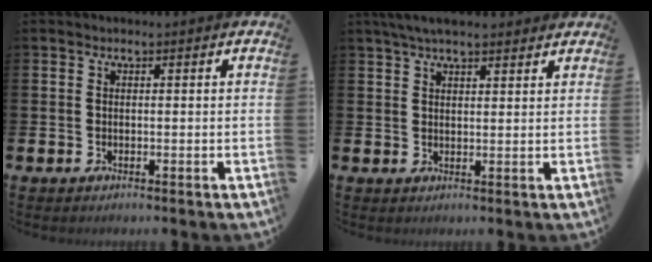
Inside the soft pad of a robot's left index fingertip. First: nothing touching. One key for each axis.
{"total": 4.3, "fx": 3.8, "fy": 1.0, "fz": 1.8, "tx": -0.039, "ty": -0.006, "tz": 0.069}